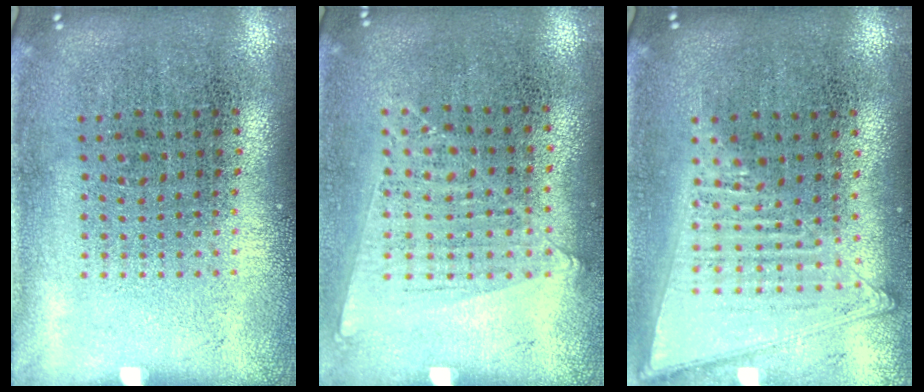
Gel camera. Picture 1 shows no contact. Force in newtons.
{"total": 1.1, "press": 1.1, "slide": 0.4}
{"total": 1.4, "press": 1.3, "slide": 0.3}